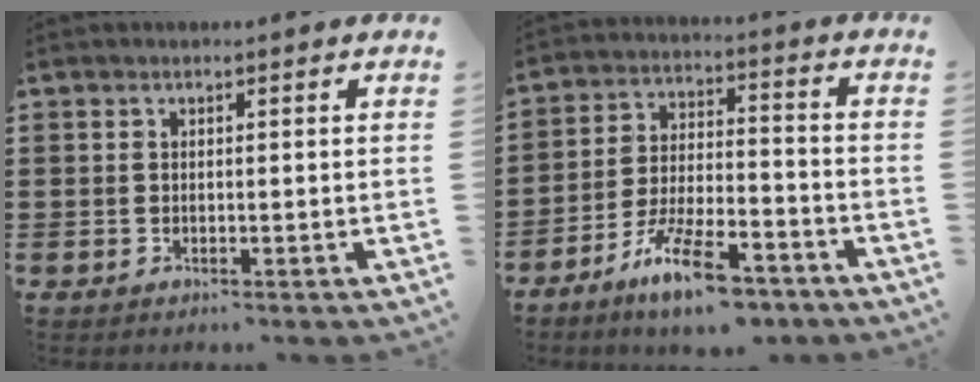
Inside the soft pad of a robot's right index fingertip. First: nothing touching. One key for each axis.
{"total": 10.4, "fx": -7.6, "fy": 2.4, "fz": 6.7, "tx": -0.132, "ty": 0.013, "tz": -0.141}